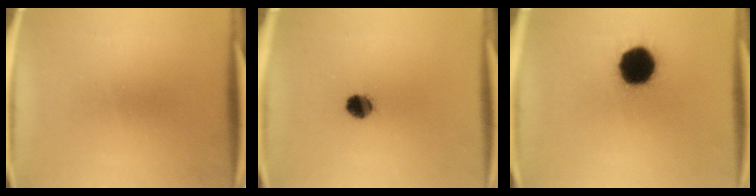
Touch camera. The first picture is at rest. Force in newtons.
{"total": 5.0}
{"total": 16.0}